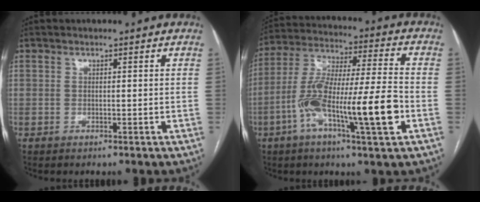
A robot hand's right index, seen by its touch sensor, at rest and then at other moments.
{"total": 17.1, "force": [-5.7, 1.5, 16.1], "torque": [-0.302, 0.001, -0.101]}